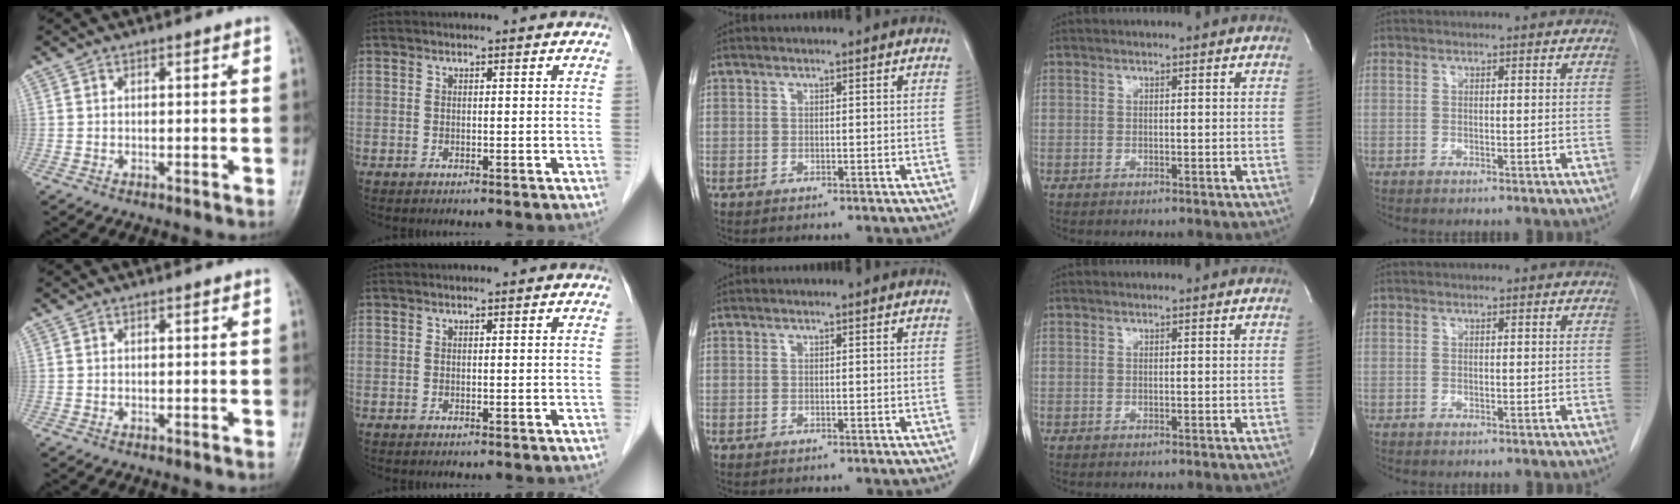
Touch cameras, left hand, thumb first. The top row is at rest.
{}